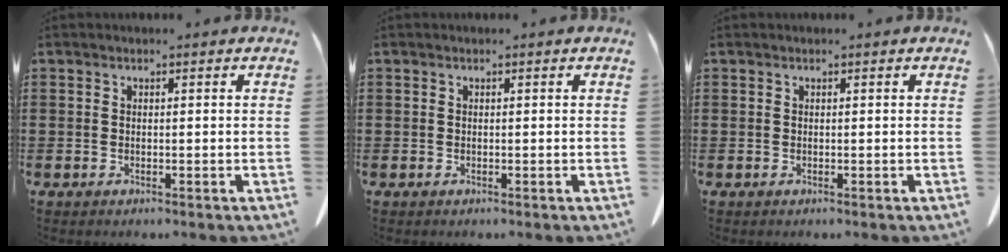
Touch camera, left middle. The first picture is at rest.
{"total": 0.0}
{"total": 0.0}